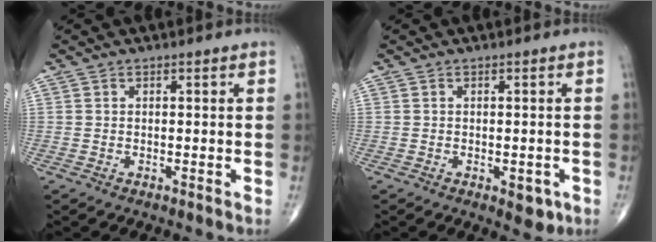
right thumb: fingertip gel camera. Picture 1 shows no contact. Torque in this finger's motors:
{"motor_torque": [0.83, 0.81, 0.38, -0.31, 0.06]}